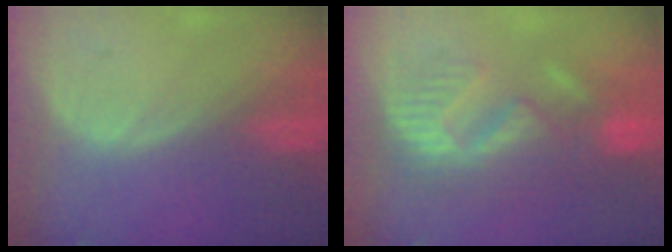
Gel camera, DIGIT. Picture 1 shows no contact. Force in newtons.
{"total": 8.7, "press": 8.6, "slide": 1.5}